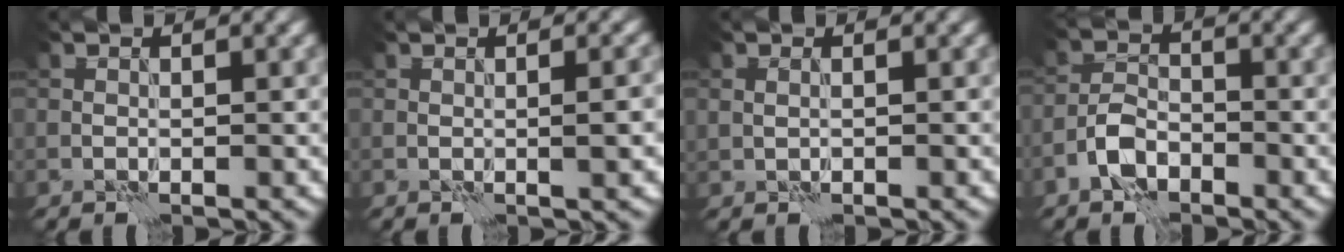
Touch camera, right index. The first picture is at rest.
{"total": 1.8, "force": [0.0, 0.1, 1.8], "torque": [-0.029, 0.001, 0.000]}
{"total": 0.7, "force": [0.1, 0.4, 0.5], "torque": [-0.011, -0.001, 0.004]}
{"total": 3.2, "force": [-2.0, 1.7, 1.9], "torque": [-0.033, 0.008, -0.046]}